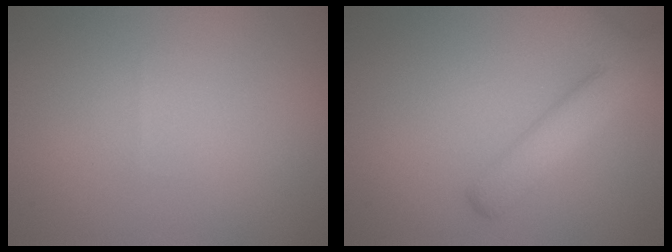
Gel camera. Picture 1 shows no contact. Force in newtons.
{"total": 4.8, "press": 4.8, "slide": 0.3}